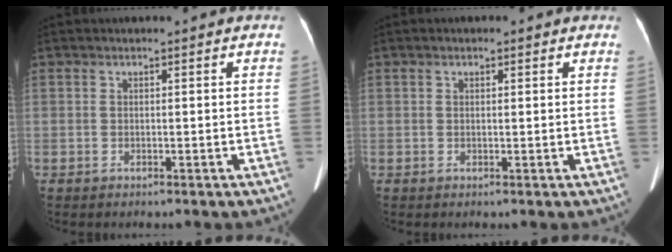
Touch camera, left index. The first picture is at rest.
{"total": 1.0, "force": [0.6, 0.5, 0.6], "torque": [-0.014, 0.005, 0.006]}